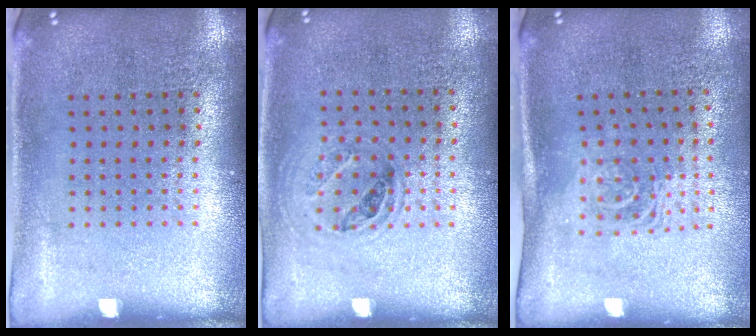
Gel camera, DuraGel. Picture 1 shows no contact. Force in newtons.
{"total": 1.0, "press": 0.9, "slide": 0.5}
{"total": 1.6, "press": 1.2, "slide": 1.0}